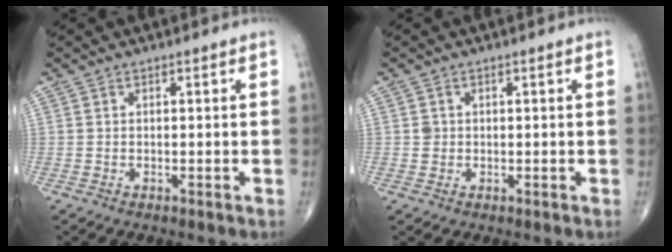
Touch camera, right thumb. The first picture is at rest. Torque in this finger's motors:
{"motor_torque": [0.01, -0.10, 0.05, 0.12, 0.00]}